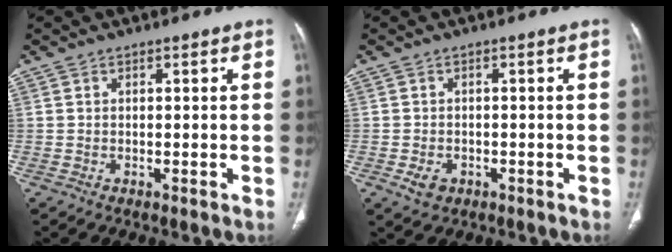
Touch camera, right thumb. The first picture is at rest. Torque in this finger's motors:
{"motor_torque": [-0.30, 0.19, 0.21, 0.38, 0.10]}